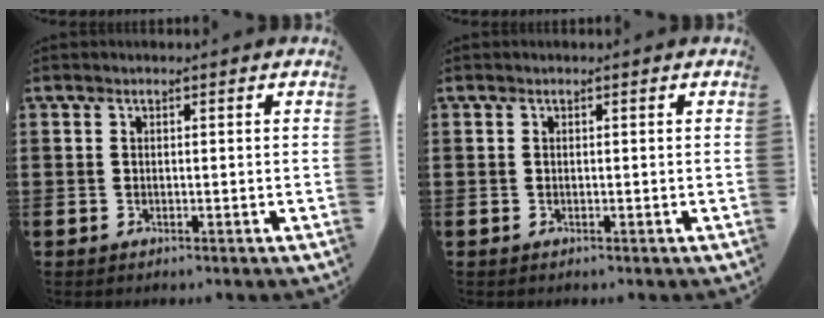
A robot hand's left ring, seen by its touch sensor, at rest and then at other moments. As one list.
[{"total": 0.0}]